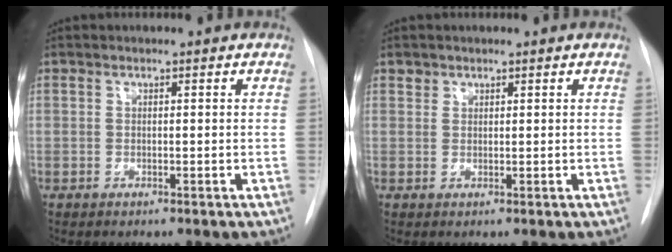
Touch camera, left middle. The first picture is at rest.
{"total": 1.0, "force": [0.8, 0.7, -0.2], "torque": [0.013, -0.001, 0.009]}